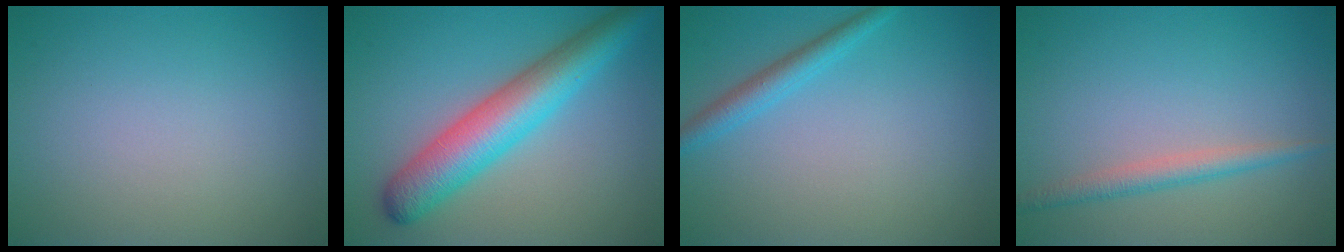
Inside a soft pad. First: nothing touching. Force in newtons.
{"total": 7.1, "press": 7.1, "slide": 0.2}
{"total": 2.2, "press": 2.2, "slide": 0.1}
{"total": 2.1, "press": 2.1, "slide": 0.0}